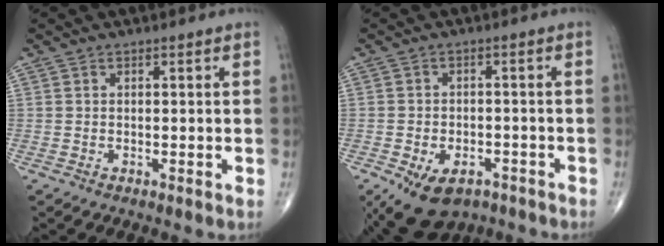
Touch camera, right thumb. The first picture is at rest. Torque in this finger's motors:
{"motor_torque": [2.66, 2.35, 0.44, -0.69, 0.07]}